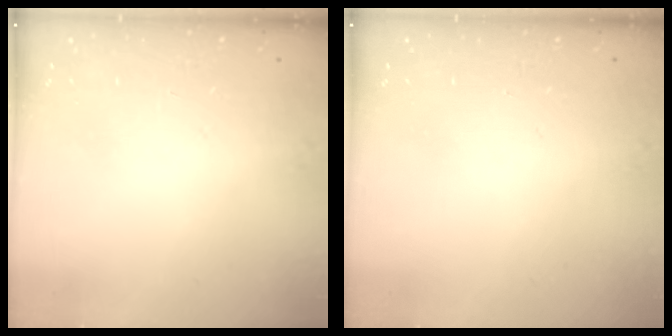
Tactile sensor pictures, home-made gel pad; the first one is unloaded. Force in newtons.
{"total": 0.0}